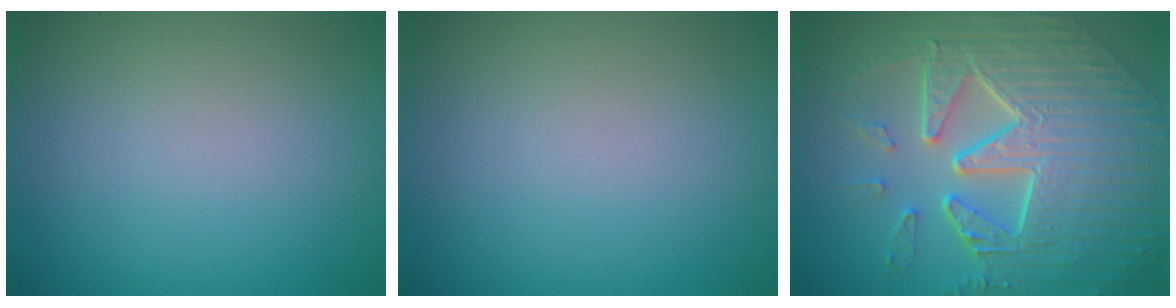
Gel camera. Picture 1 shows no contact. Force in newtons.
{"total": 0.0}
{"total": 10.3, "press": 7.0, "slide": 7.5}